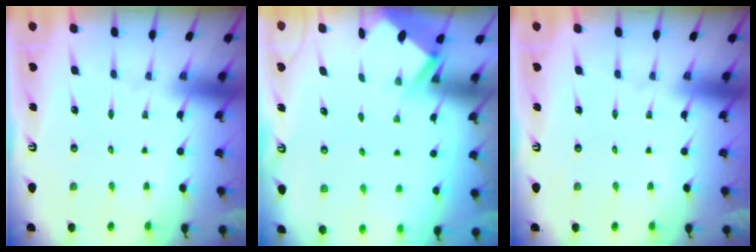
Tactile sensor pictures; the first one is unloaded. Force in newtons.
{"total": 2.8, "press": 2.8, "slide": 0.3}
{"total": 0.0}